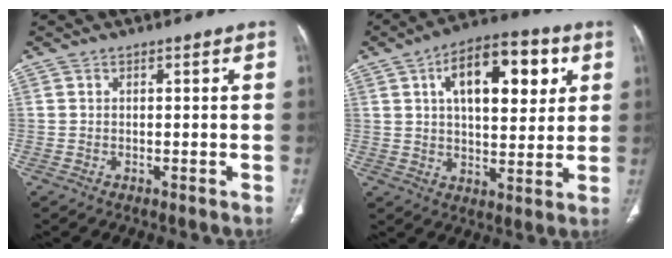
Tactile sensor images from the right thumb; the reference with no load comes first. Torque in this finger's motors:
{"motor_torque": [0.40, 4.61, 1.69, 0.28, 0.15]}